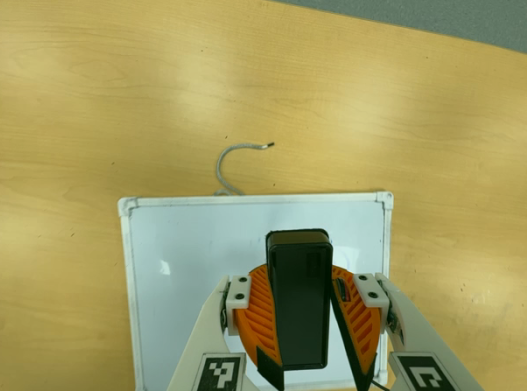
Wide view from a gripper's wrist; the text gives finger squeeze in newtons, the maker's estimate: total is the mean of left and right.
{"total": 9.9, "left": 10.1, "right": 9.6}